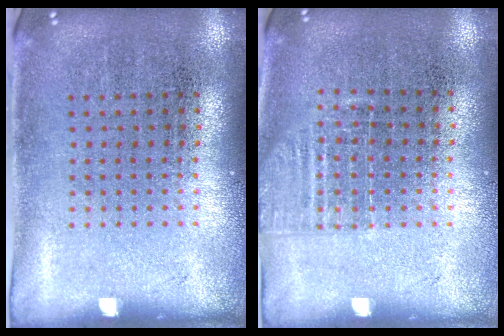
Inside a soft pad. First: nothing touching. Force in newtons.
{"total": 1.1, "press": 1.0, "slide": 0.5}